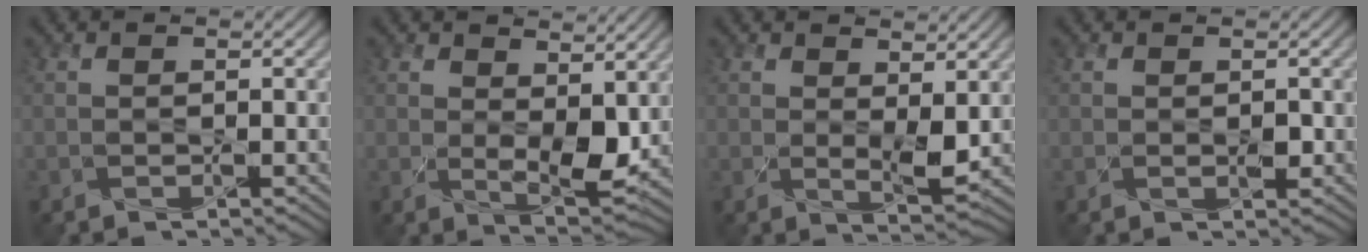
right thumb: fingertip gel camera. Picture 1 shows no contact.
{"total": 6.2, "force": [2.2, 3.2, 4.8], "torque": [-0.096, -0.016, 0.043]}
{"total": 3.7, "force": [1.4, 1.4, 3.1], "torque": [-0.066, -0.011, 0.031]}
{"total": 1.1, "force": [0.2, 0.7, 0.8], "torque": [-0.017, -0.004, 0.008]}